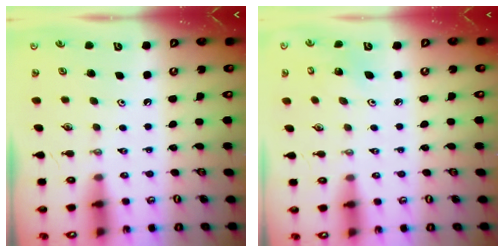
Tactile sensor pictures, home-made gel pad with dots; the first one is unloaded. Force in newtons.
{"total": 3.2, "press": 3.2, "slide": 0.2}